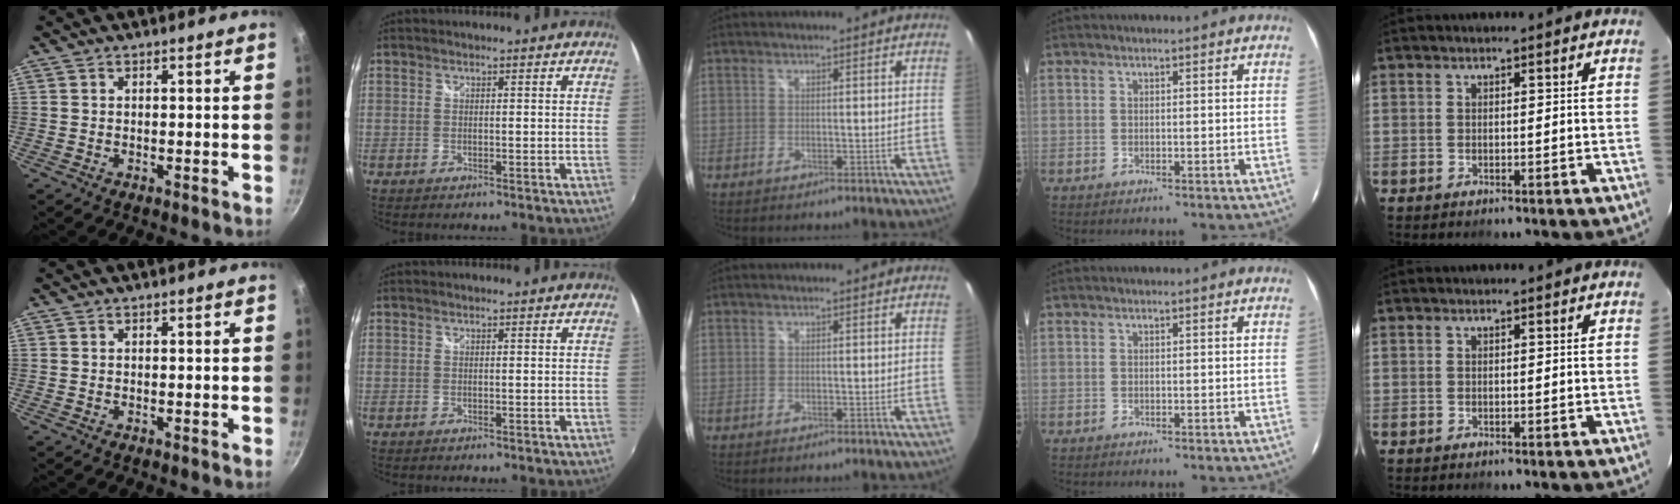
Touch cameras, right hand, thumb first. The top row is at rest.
{}